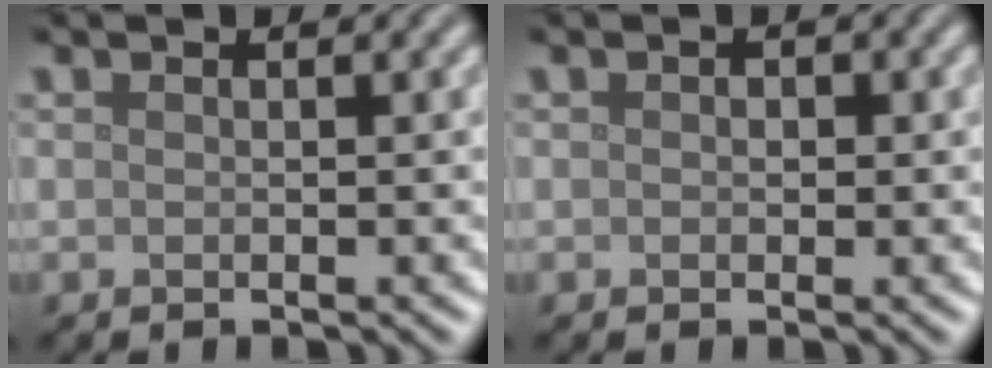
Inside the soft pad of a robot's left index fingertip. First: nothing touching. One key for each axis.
{"total": 0.6, "fx": 0.0, "fy": 0.5, "fz": 0.3, "tx": -0.002, "ty": -0.003, "tz": -0.001}